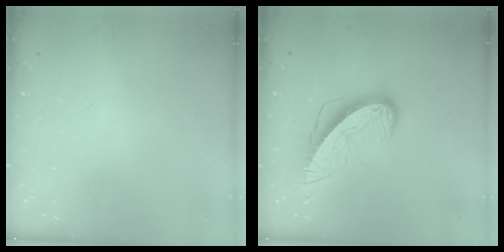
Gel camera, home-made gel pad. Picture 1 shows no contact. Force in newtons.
{"total": 9.8, "press": 9.7, "slide": 0.9}